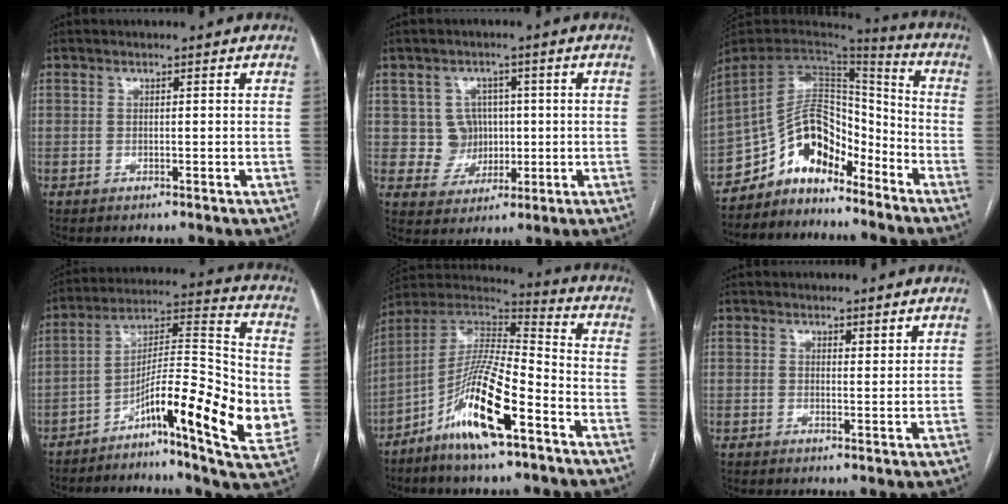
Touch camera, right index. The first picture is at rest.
{"total": 5.6, "force": [0.7, 5.4, 0.9], "torque": [-0.010, 0.018, 0.020]}
{"total": 12.0, "force": [-9.2, 5.8, 5.0], "torque": [-0.084, 0.048, -0.167]}
{"total": 17.2, "force": [-5.3, 2.1, 16.2], "torque": [-0.258, 0.010, -0.088]}
{"total": 15.5, "force": [-7.9, 2.4, 13.1], "torque": [-0.253, -0.008, -0.145]}
{"total": 1.5, "force": [1.3, 0.4, 0.6], "torque": [-0.009, -0.006, 0.020]}